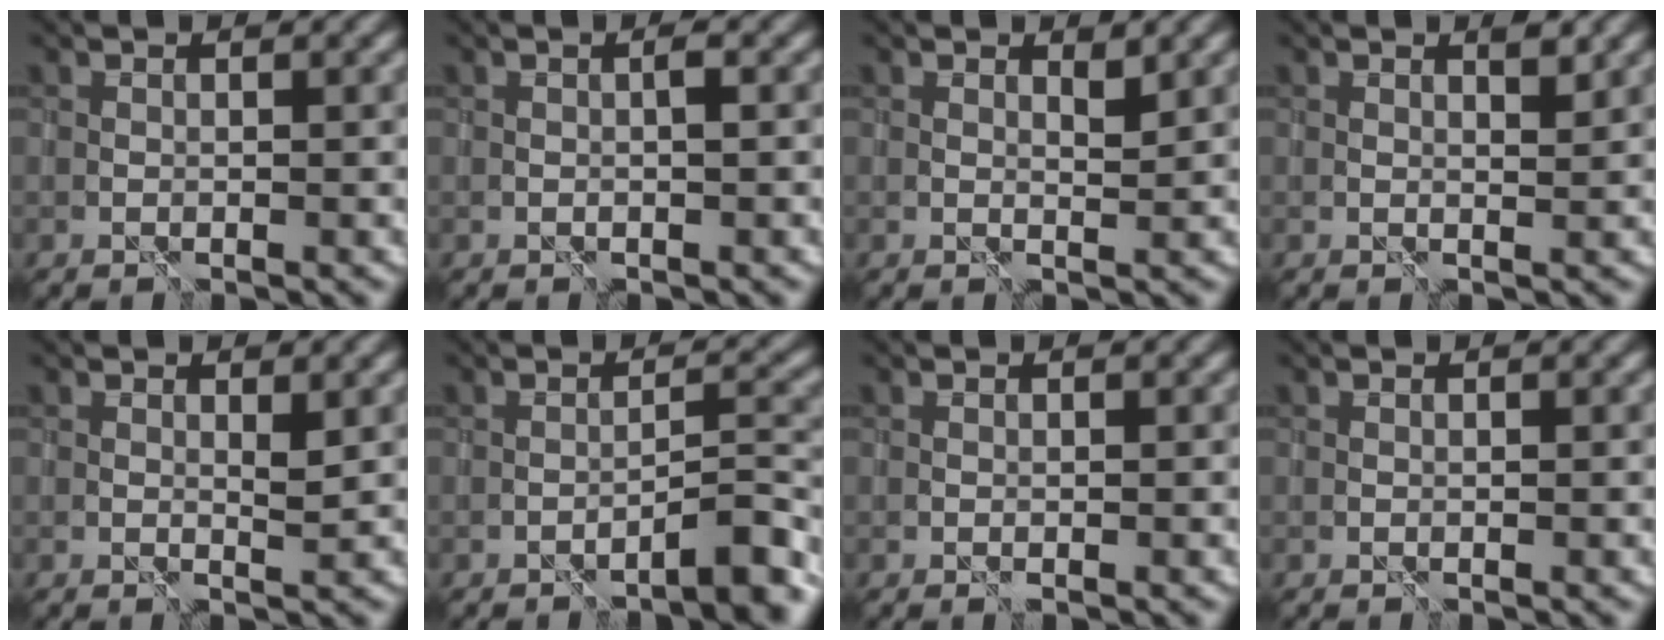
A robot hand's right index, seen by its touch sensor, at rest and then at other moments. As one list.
[{"total": 0.9, "force": [0.0, 0.1, 0.9], "torque": [-0.016, 0.003, 0.001]}, {"total": 0.9, "force": [0.7, 0.2, 0.5], "torque": [-0.008, -0.003, 0.013]}, {"total": 1.1, "force": [0.8, 0.2, 0.7], "torque": [-0.009, -0.001, 0.013]}, {"total": 0.9, "force": [0.3, 0.2, 0.8], "torque": [-0.013, -0.003, 0.007]}, {"total": 4.0, "force": [-2.9, 0.6, 2.7], "torque": [-0.029, 0.016, -0.046]}, {"total": 0.0}, {"total": 0.0}]